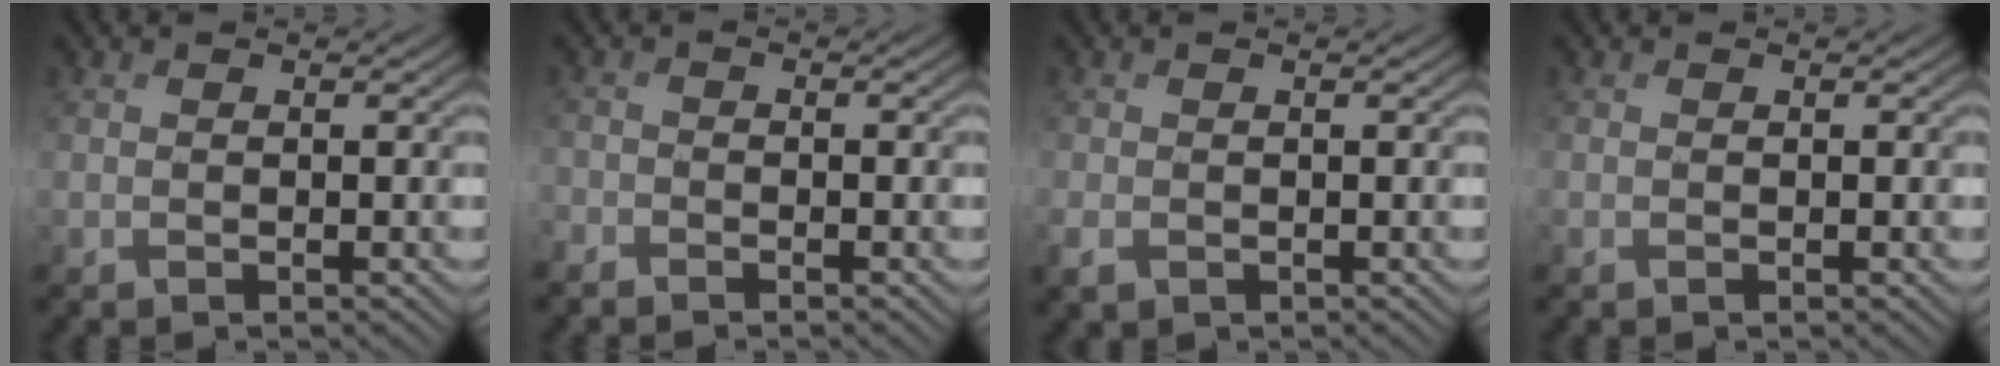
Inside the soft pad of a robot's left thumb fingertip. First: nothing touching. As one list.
[{"total": 1.9, "force": [-1.8, 0.7, 0.3], "torque": [-0.005, -0.007, -0.042]}, {"total": 2.0, "force": [-0.9, 1.5, 1.0], "torque": [-0.034, -0.011, -0.021]}, {"total": 0.0}]